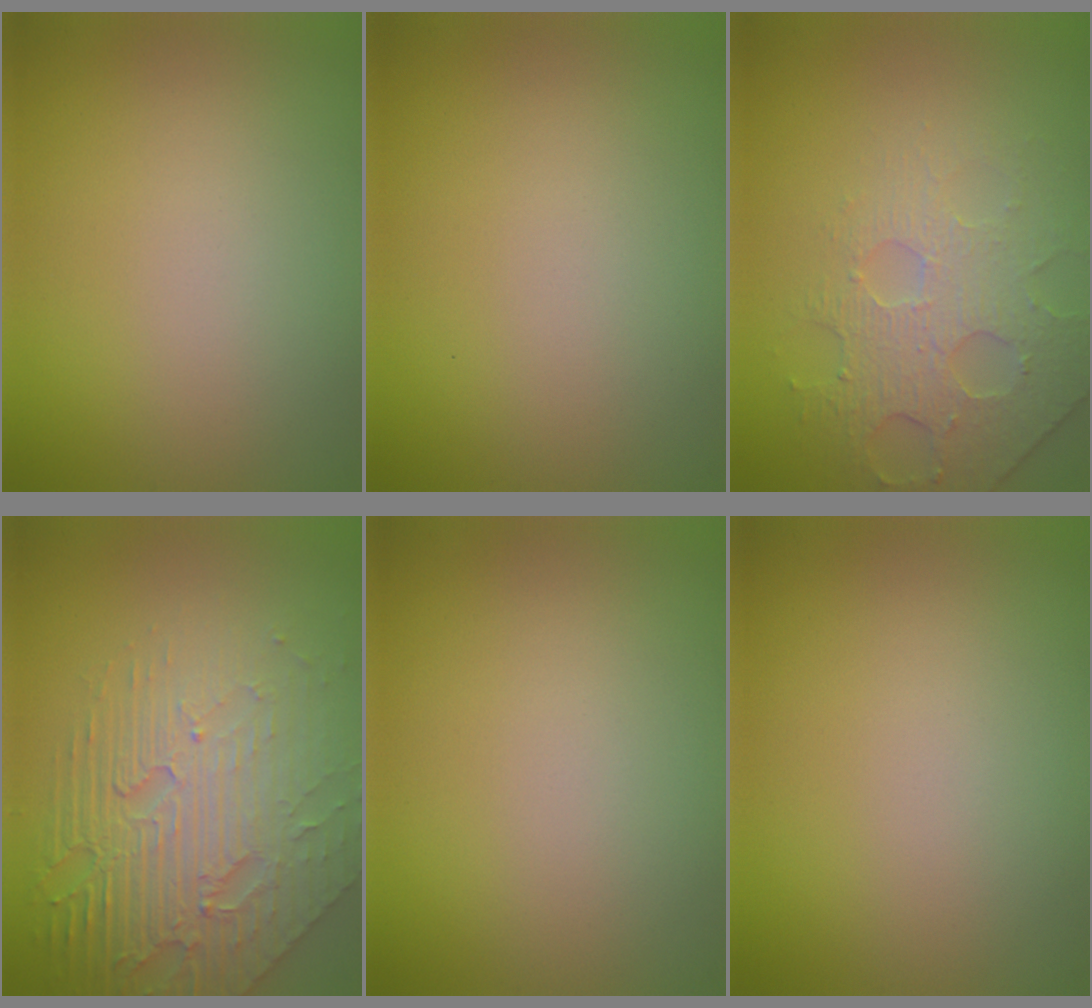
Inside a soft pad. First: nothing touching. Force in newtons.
{"total": 0.0}
{"total": 3.8, "press": 3.6, "slide": 1.2}
{"total": 8.4, "press": 5.6, "slide": 6.3}
{"total": 0.0}
{"total": 0.0}